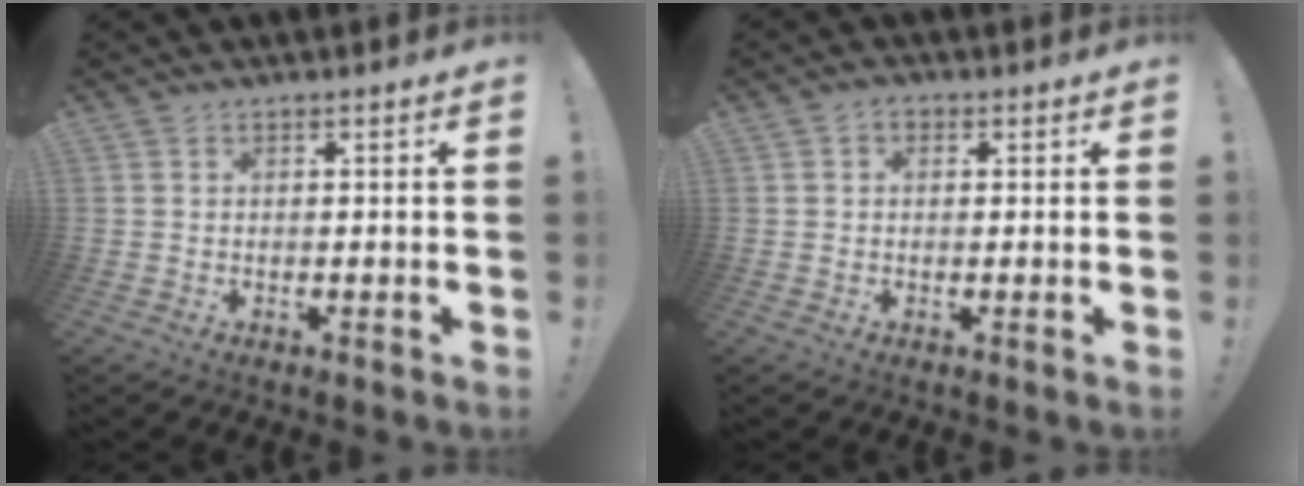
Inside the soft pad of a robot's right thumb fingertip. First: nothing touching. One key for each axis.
{"total": 1.9, "fx": 0.1, "fy": 1.5, "fz": 1.2, "tx": -0.021, "ty": 0.006, "tz": 0.001}